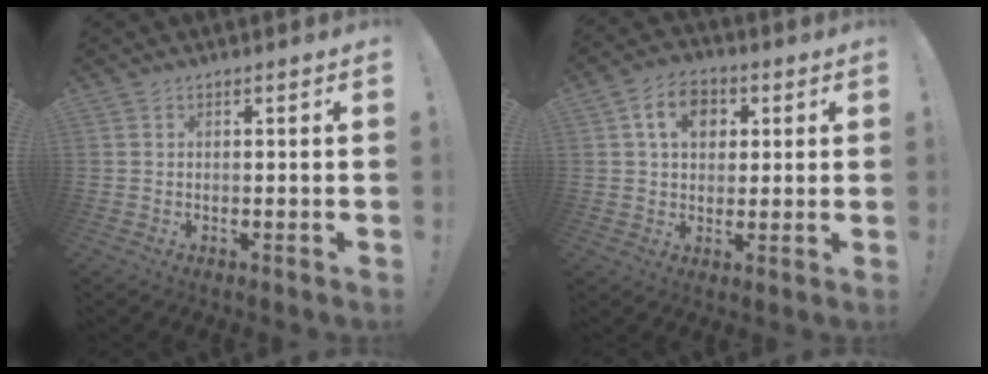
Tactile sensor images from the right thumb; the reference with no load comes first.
{"total": 10.2, "force": [3.1, 7.6, 6.1], "torque": [-0.092, 0.007, 0.057]}